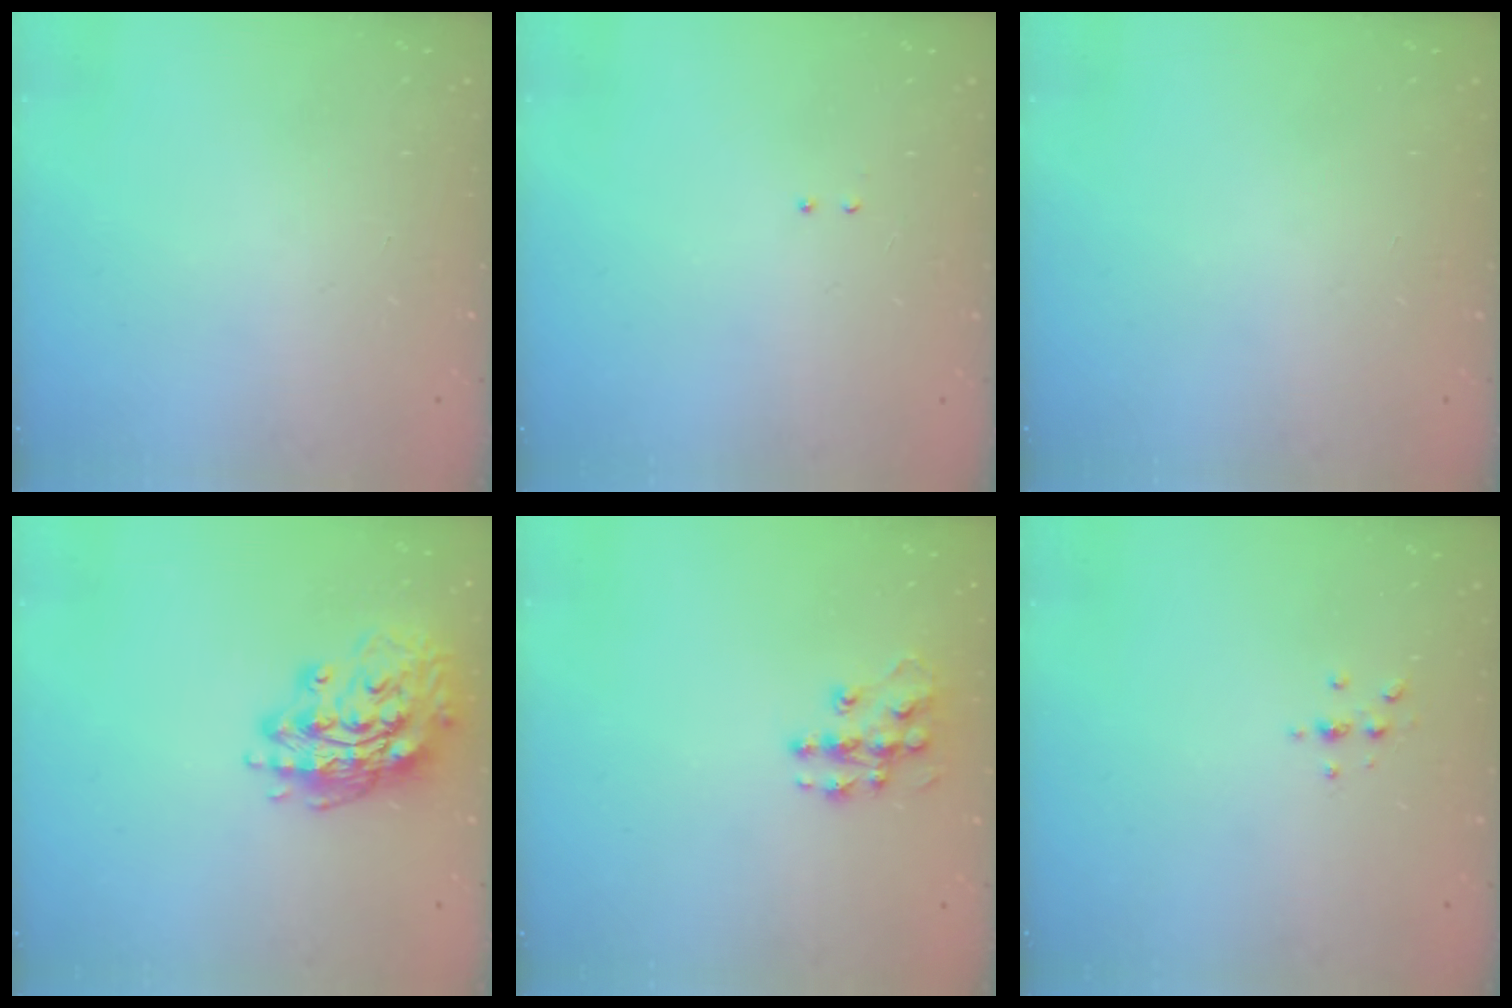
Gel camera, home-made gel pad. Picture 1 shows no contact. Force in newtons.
{"total": 2.1, "press": 2.0, "slide": 0.6}
{"total": 0.0}
{"total": 16.3, "press": 16.1, "slide": 2.8}
{"total": 10.6, "press": 10.6, "slide": 0.6}
{"total": 2.4, "press": 2.4, "slide": 0.3}